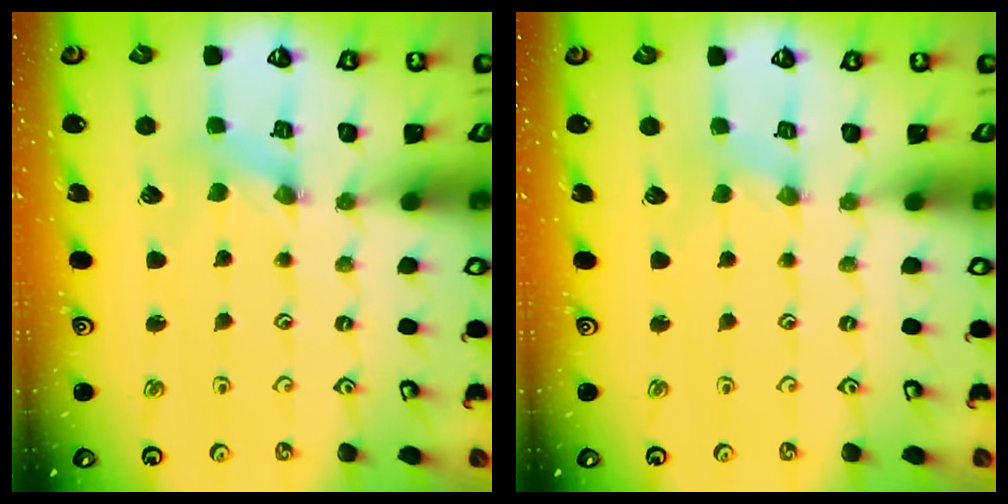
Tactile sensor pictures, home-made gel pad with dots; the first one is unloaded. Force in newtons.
{"total": 0.0}